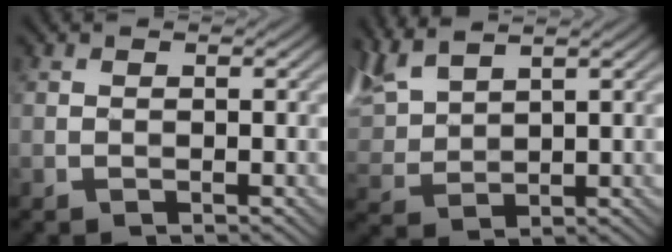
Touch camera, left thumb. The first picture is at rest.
{"total": 6.6, "force": [5.2, 2.3, 3.3], "torque": [-0.105, 0.021, 0.114]}